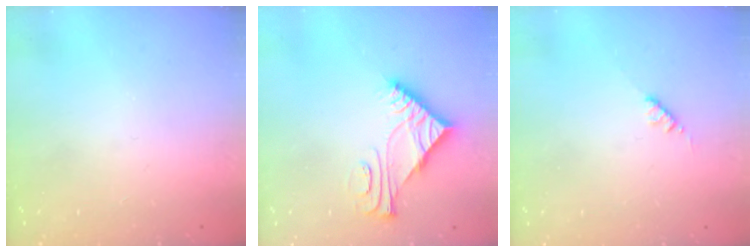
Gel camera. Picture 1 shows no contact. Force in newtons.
{"total": 6.8, "press": 6.8, "slide": 0.1}
{"total": 2.8, "press": 2.8, "slide": 0.4}